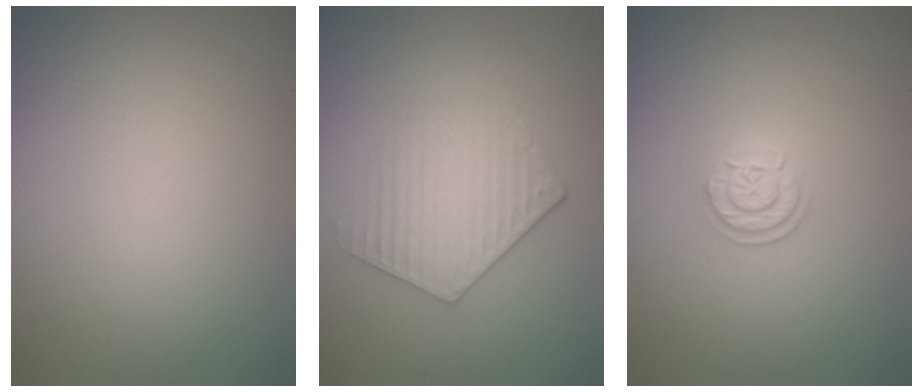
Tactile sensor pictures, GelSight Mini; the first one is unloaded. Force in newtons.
{"total": 3.5, "press": 3.2, "slide": 1.4}
{"total": 2.0, "press": 1.9, "slide": 0.8}